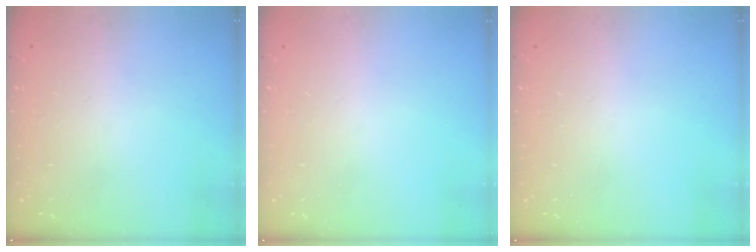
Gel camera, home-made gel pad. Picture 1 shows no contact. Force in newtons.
{"total": 0.0}
{"total": 0.0}